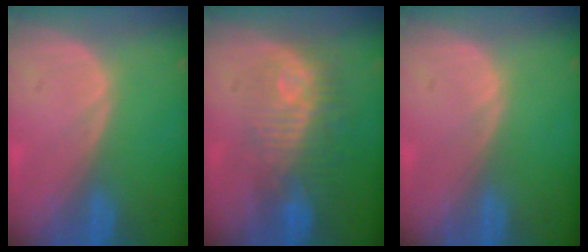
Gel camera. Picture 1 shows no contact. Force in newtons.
{"total": 9.8, "press": 8.9, "slide": 4.1}
{"total": 0.0}